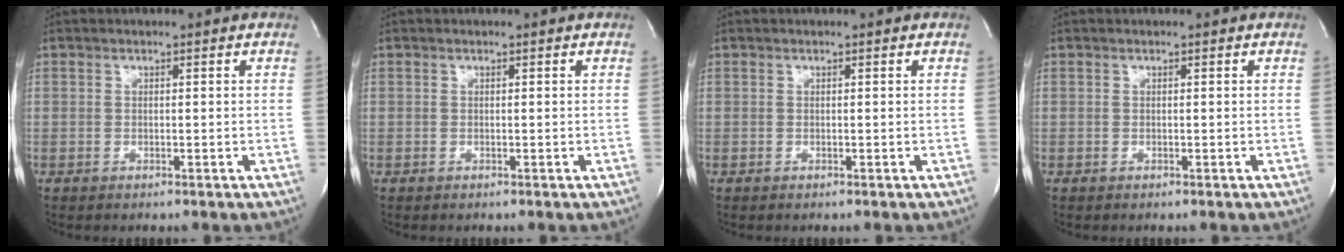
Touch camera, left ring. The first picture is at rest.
{"total": 0.0}
{"total": 0.0}
{"total": 0.0}